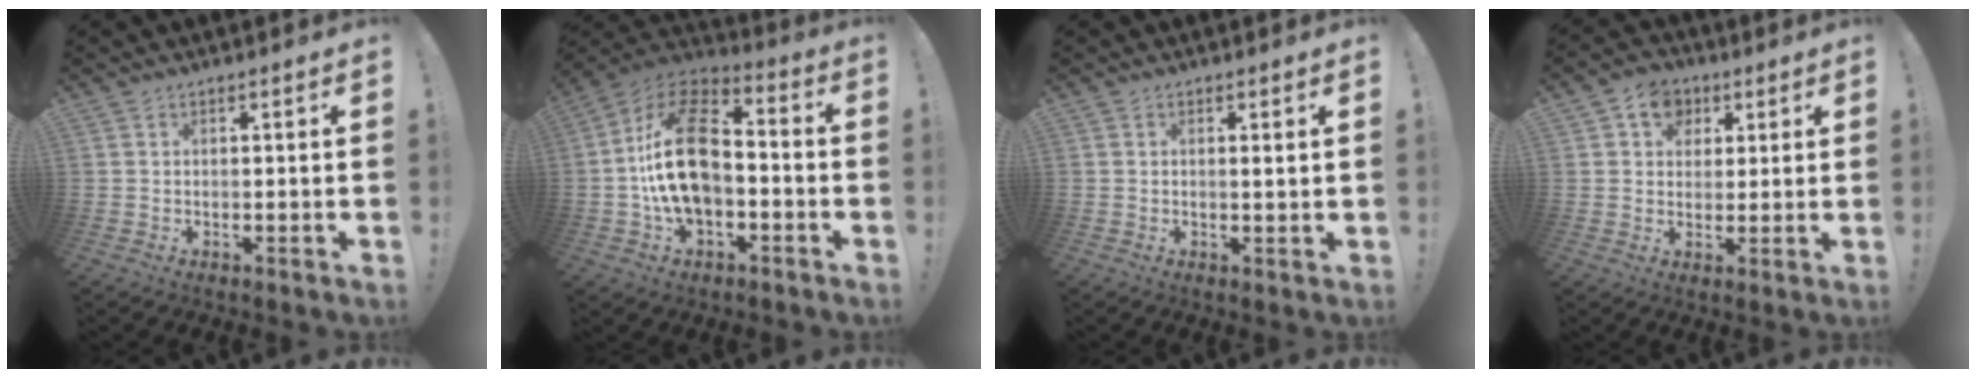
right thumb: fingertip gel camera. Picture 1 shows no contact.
{"total": 20.1, "force": [-1.7, 12.9, 15.4], "torque": [-0.286, 0.037, -0.023]}
{"total": 0.9, "force": [0.5, -0.1, 0.8], "torque": [-0.004, -0.006, 0.004]}
{"total": 8.4, "force": [3.5, 7.2, 2.7], "torque": [-0.036, -0.015, 0.069]}